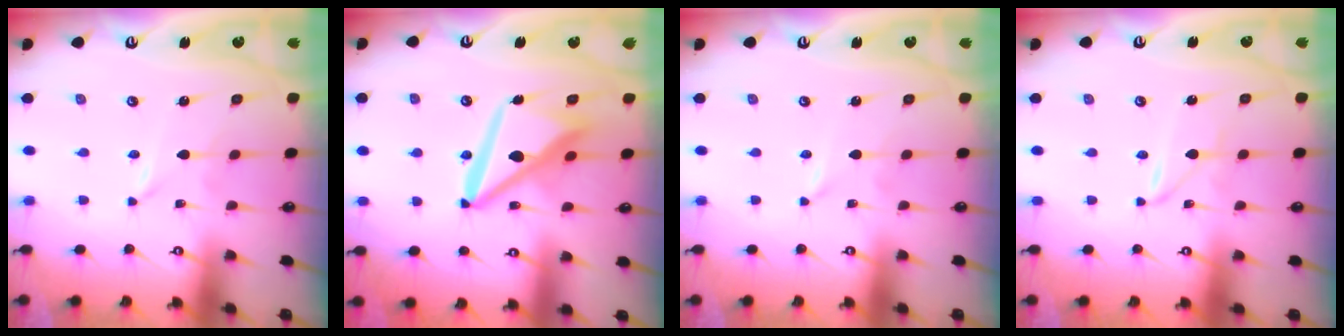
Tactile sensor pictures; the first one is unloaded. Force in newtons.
{"total": 12.9, "press": 12.8, "slide": 1.5}
{"total": 0.0}
{"total": 1.5, "press": 1.5, "slide": 0.1}